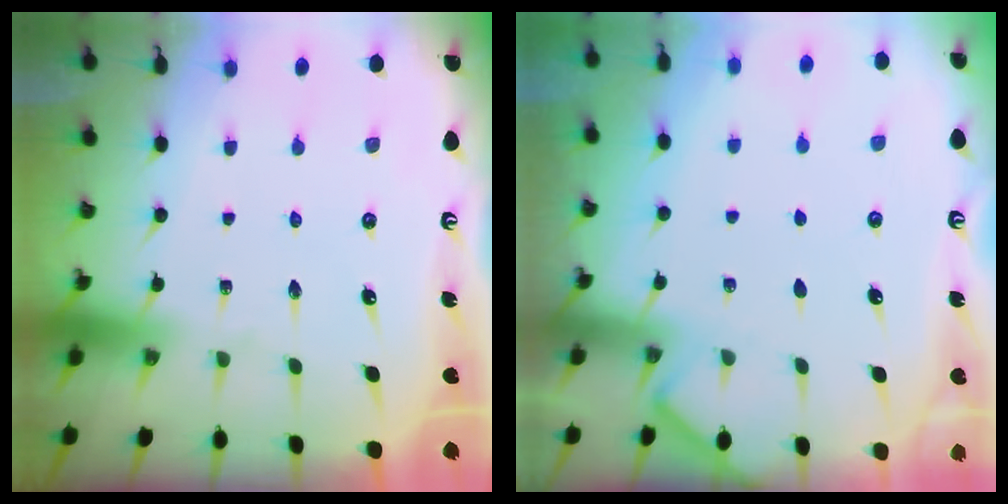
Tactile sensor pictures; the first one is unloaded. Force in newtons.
{"total": 2.8, "press": 2.8, "slide": 0.4}